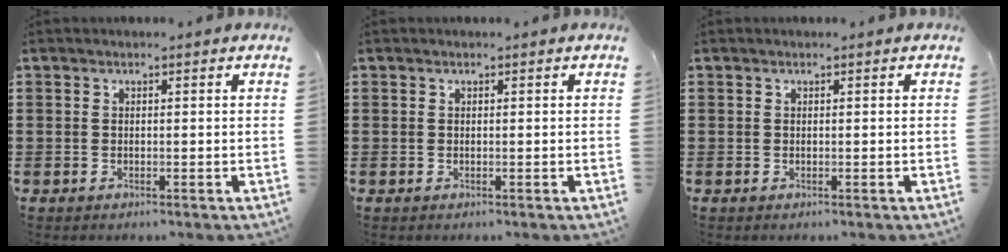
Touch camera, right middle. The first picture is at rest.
{"total": 0.0}
{"total": 0.0}